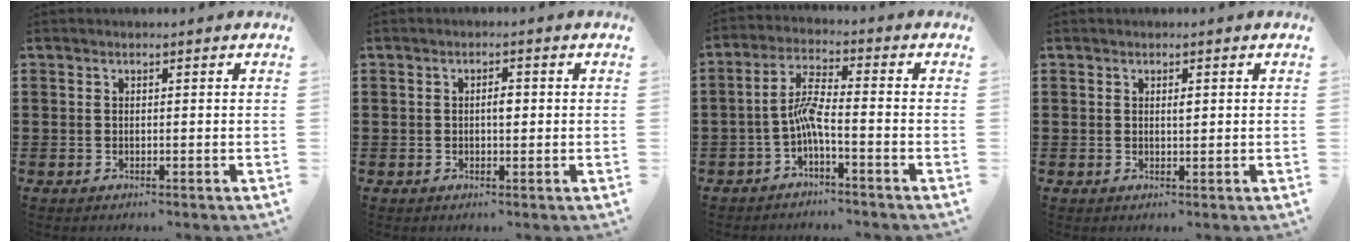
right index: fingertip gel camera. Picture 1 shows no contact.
{"total": 1.9, "force": [0.0, 0.7, 1.8], "torque": [-0.034, 0.004, -0.002]}
{"total": 5.1, "force": [-2.2, 0.7, 4.6], "torque": [-0.100, 0.001, -0.046]}
{"total": 1.0, "force": [0.3, 0.3, 0.9], "torque": [-0.010, -0.002, 0.002]}